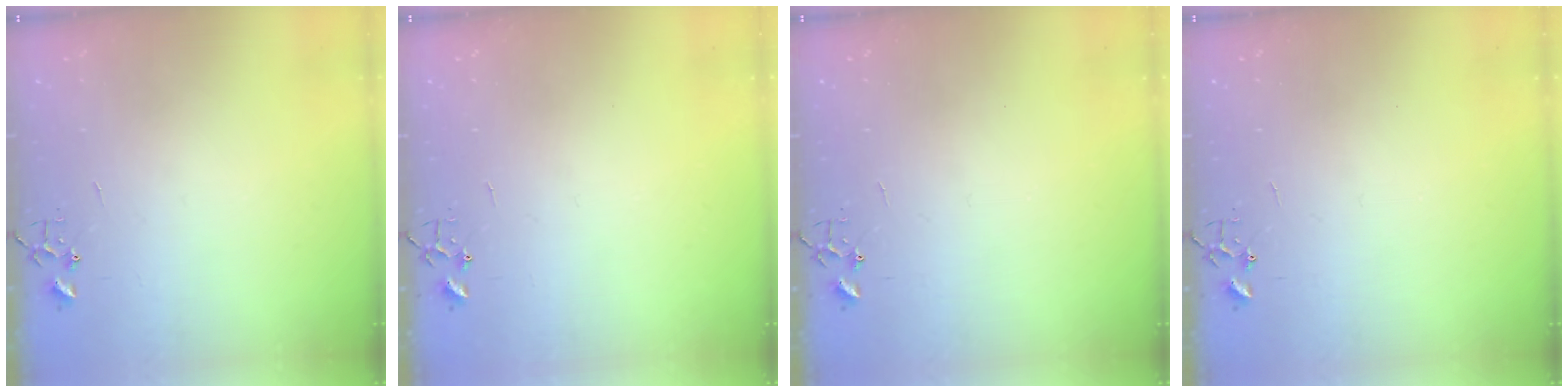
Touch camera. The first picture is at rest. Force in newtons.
{"total": 0.0}
{"total": 0.0}
{"total": 0.0}